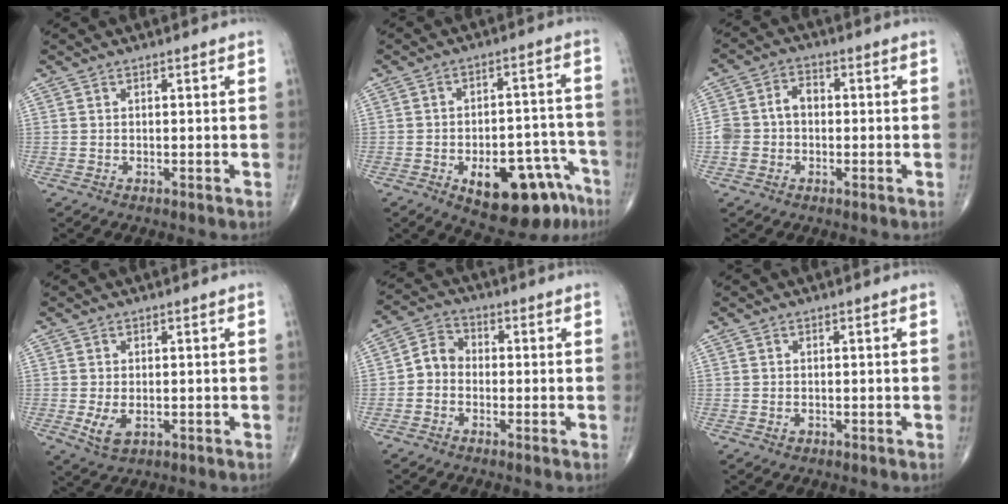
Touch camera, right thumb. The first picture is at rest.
{"total": 16.9, "force": [-8.9, 8.1, 11.9], "torque": [-0.117, 0.063, -0.110]}
{"total": 6.4, "force": [-0.5, 5.0, 4.0], "torque": [-0.068, 0.030, -0.015]}
{"total": 4.0, "force": [-0.8, 2.4, 3.1], "torque": [-0.062, -0.011, -0.007]}
{"total": 4.9, "force": [-1.1, 4.1, 2.4], "torque": [-0.026, 0.019, -0.037]}
{"total": 0.8, "force": [-0.3, 0.7, 0.4], "torque": [-0.006, 0.000, -0.002]}